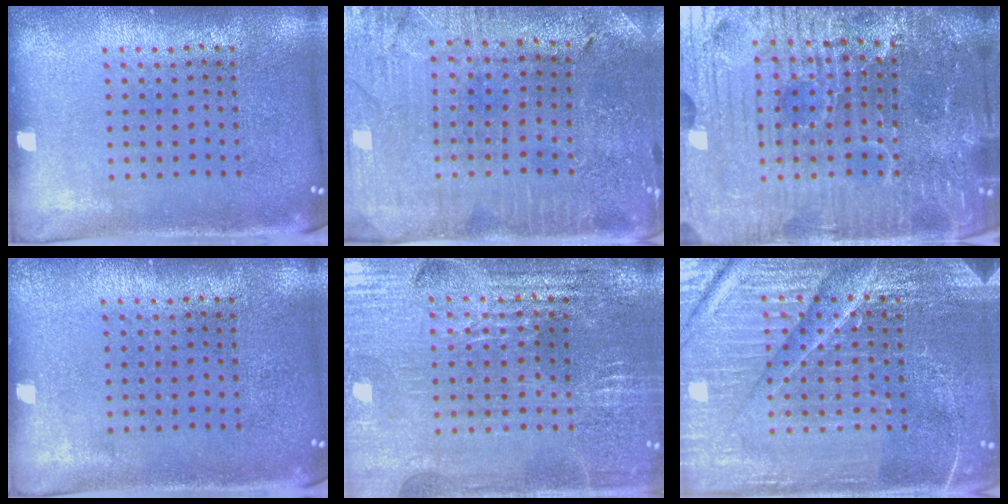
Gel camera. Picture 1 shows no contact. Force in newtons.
{"total": 1.0, "press": 0.9, "slide": 0.2}
{"total": 7.3, "press": 6.5, "slide": 3.2}
{"total": 0.0}
{"total": 3.1, "press": 3.1, "slide": 0.3}
{"total": 5.6, "press": 5.2, "slide": 2.2}